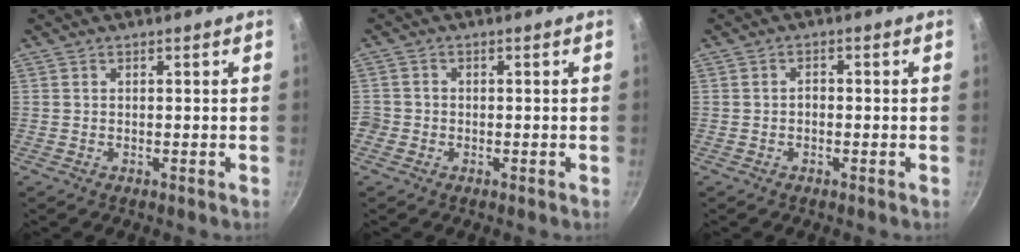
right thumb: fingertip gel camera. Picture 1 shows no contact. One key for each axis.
{"total": 2.0, "fx": -0.8, "fy": 1.8, "fz": 0.4, "tx": -0.002, "ty": 0.007, "tz": -0.017}
{"total": 1.4, "fx": -0.4, "fy": 0.9, "fz": 1.0, "tx": -0.015, "ty": 0.008, "tz": -0.008}